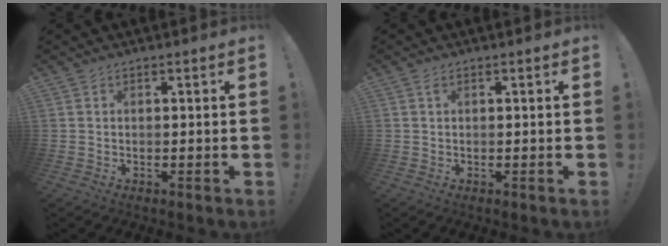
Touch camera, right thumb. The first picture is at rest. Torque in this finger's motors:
{"motor_torque": [0.19, 0.15, 0.05, -0.16, 0.00]}